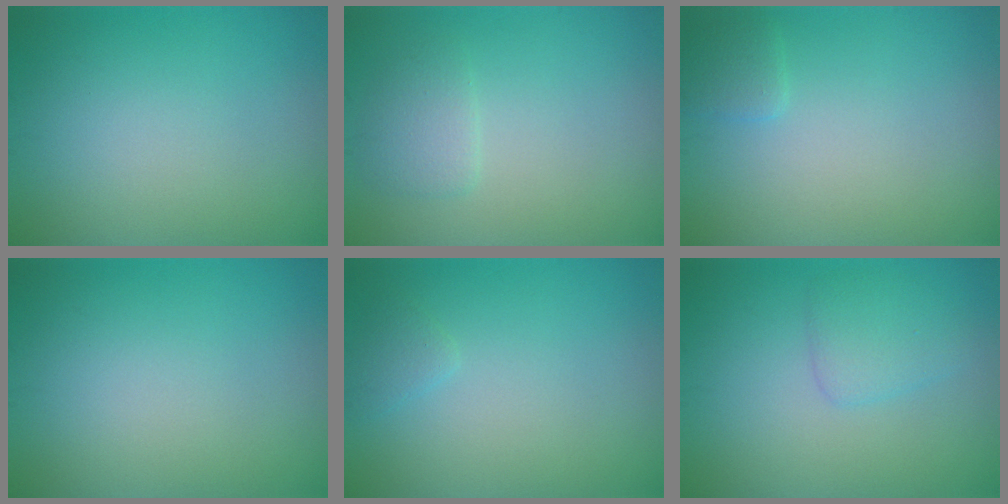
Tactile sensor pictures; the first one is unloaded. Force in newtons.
{"total": 1.7, "press": 1.6, "slide": 0.2}
{"total": 1.2, "press": 1.2, "slide": 0.2}
{"total": 0.0}
{"total": 0.9, "press": 0.9, "slide": 0.1}
{"total": 2.2, "press": 2.2, "slide": 0.1}